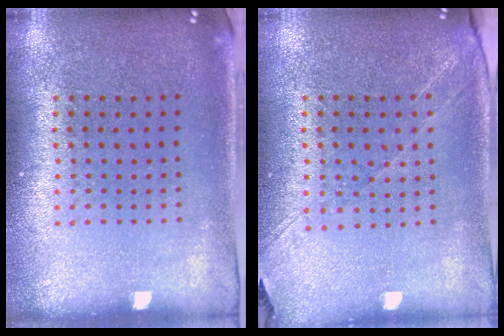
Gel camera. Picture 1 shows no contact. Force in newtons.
{"total": 1.4, "press": 1.2, "slide": 0.7}